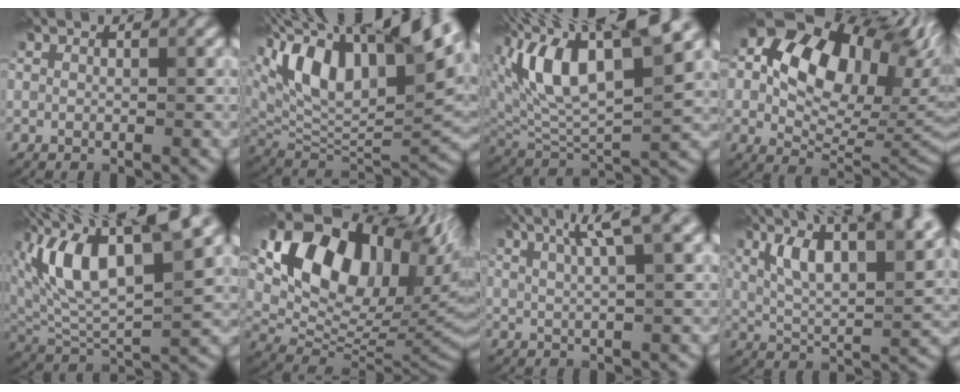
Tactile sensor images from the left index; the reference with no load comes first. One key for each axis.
{"total": 16.2, "fx": 8.0, "fy": 6.3, "fz": 12.6, "tx": -0.245, "ty": 0.052, "tz": 0.143}
{"total": 11.8, "fx": 4.9, "fy": 4.8, "fz": 9.6, "tx": -0.169, "ty": 0.014, "tz": 0.095}
{"total": 13.7, "fx": 3.4, "fy": 9.0, "fz": 9.8, "tx": -0.142, "ty": 0.019, "tz": 0.075}
{"total": 10.8, "fx": 4.0, "fy": 4.4, "fz": 9.1, "tx": -0.162, "ty": 0.011, "tz": 0.080}
{"total": 15.8, "fx": 6.6, "fy": 9.6, "fz": 10.7, "tx": -0.216, "ty": 0.030, "tz": 0.140}
{"total": 3.8, "fx": 1.9, "fy": 0.3, "fz": 3.3, "tx": -0.050, "ty": 0.016, "tz": 0.044}
{"total": 10.3, "fx": 4.8, "fy": 3.8, "fz": 8.3, "tx": -0.129, "ty": 0.017, "tz": 0.079}